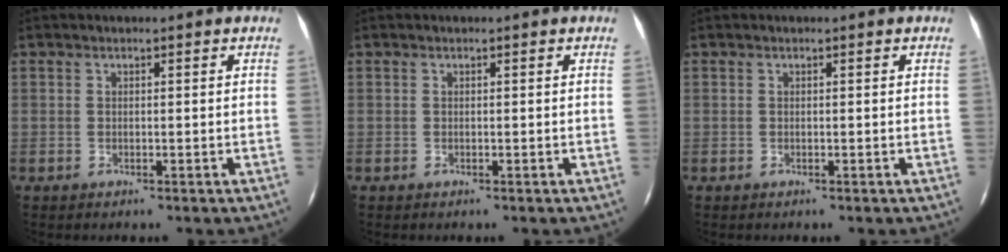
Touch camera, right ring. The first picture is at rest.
{"total": 0.0}
{"total": 0.0}